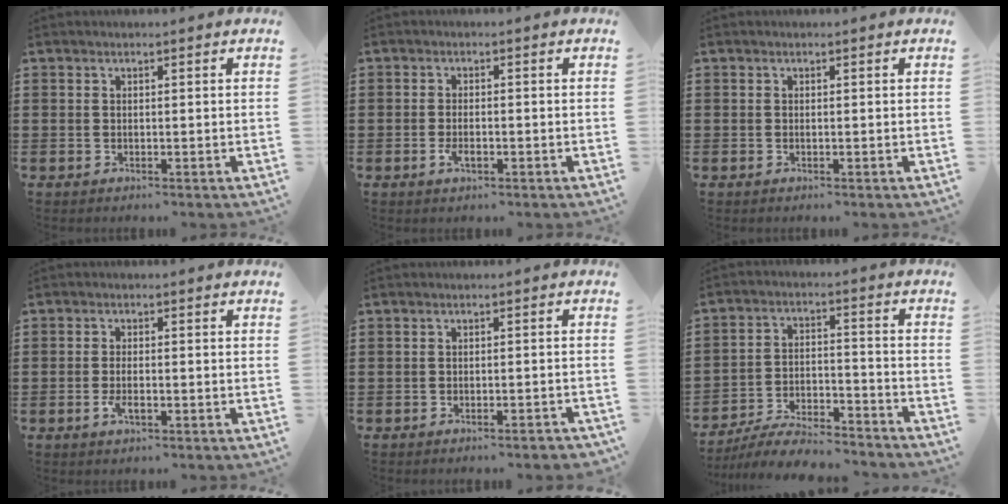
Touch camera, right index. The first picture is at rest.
{"total": 2.2, "force": [-0.8, 0.8, 1.9], "torque": [-0.044, -0.005, -0.015]}
{"total": 0.0}
{"total": 2.5, "force": [-1.0, 0.8, 2.2], "torque": [-0.048, -0.005, -0.019]}
{"total": 1.3, "force": [-1.2, 0.0, 0.5], "torque": [-0.011, -0.002, -0.022]}
{"total": 7.2, "force": [-6.9, 0.7, 2.0], "torque": [-0.038, 0.012, -0.133]}